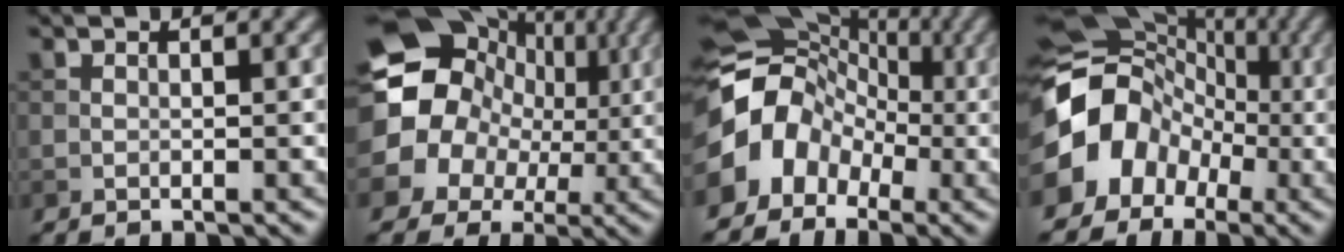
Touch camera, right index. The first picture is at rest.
{"total": 19.7, "force": [3.8, 17.6, 7.9], "torque": [-0.189, 0.034, 0.026]}
{"total": 8.7, "force": [-1.9, 7.1, 4.6], "torque": [-0.075, 0.011, -0.044]}
{"total": 11.2, "force": [-2.0, 9.5, 5.6], "torque": [-0.093, 0.003, -0.050]}